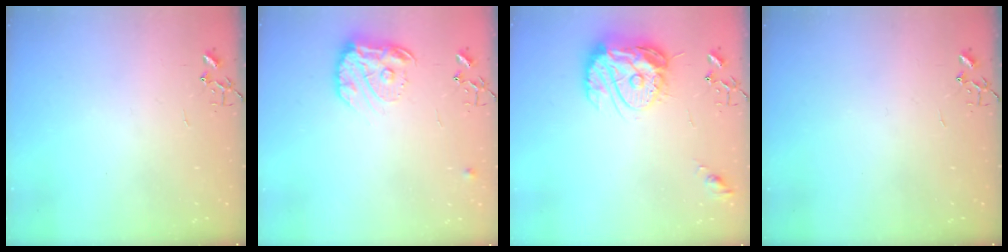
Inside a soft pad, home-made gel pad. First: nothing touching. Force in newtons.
{"total": 14.5, "press": 14.4, "slide": 0.8}
{"total": 16.7, "press": 16.6, "slide": 1.5}
{"total": 0.0}